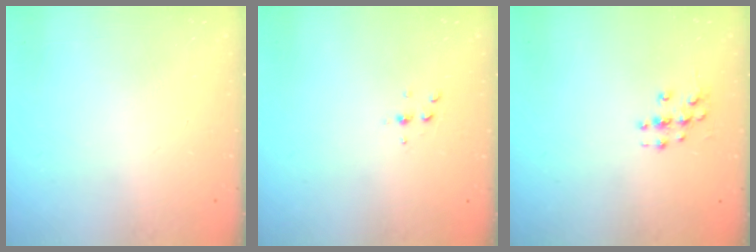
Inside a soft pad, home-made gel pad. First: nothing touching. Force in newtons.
{"total": 2.6, "press": 2.6, "slide": 0.3}
{"total": 3.4, "press": 3.4, "slide": 0.2}